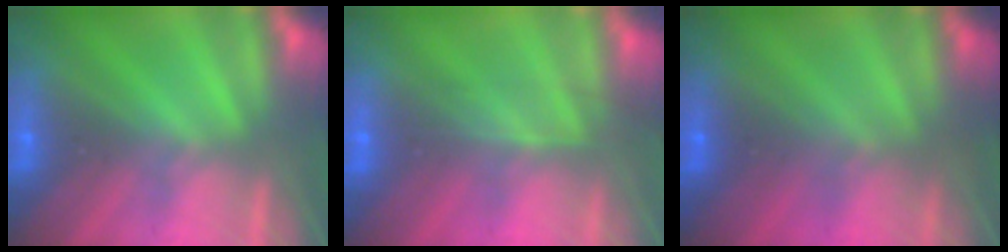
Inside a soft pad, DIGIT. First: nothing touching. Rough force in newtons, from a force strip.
{"total": 2.5}
{"total": 1.7}